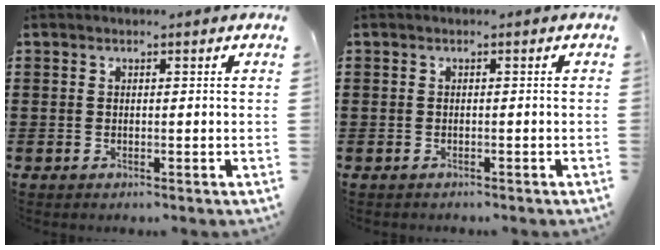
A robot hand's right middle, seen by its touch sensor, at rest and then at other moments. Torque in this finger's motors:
{"motor_torque": [-0.67, 0.57, -0.48, -0.11]}